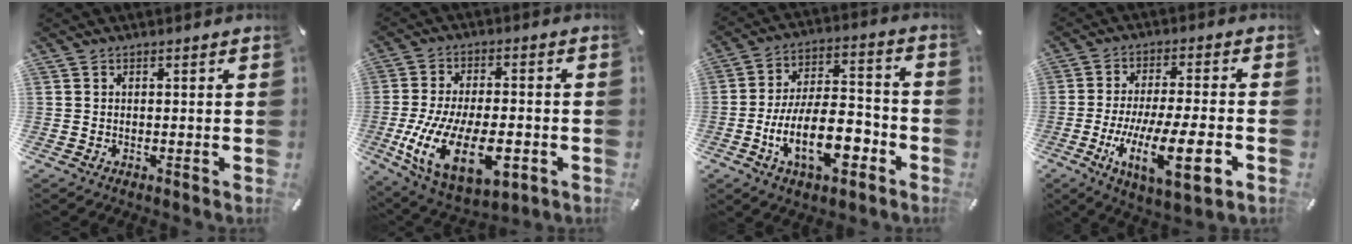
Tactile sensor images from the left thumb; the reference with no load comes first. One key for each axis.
{"total": 20.1, "fx": -5.8, "fy": 10.1, "fz": 16.4, "tx": -0.318, "ty": -0.006, "tz": -0.085}
{"total": 17.8, "fx": -7.0, "fy": 8.7, "fz": 13.9, "tx": -0.249, "ty": 0.027, "tz": -0.119}
{"total": 16.1, "fx": -5.1, "fy": 3.9, "fz": 14.8, "tx": -0.279, "ty": -0.003, "tz": -0.077}